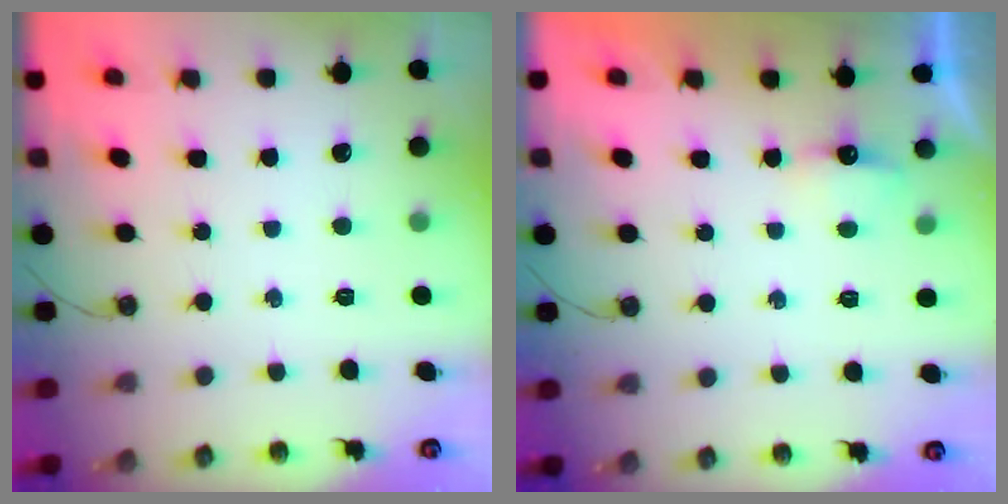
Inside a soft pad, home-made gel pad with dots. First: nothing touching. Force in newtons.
{"total": 3.9, "press": 3.8, "slide": 0.7}